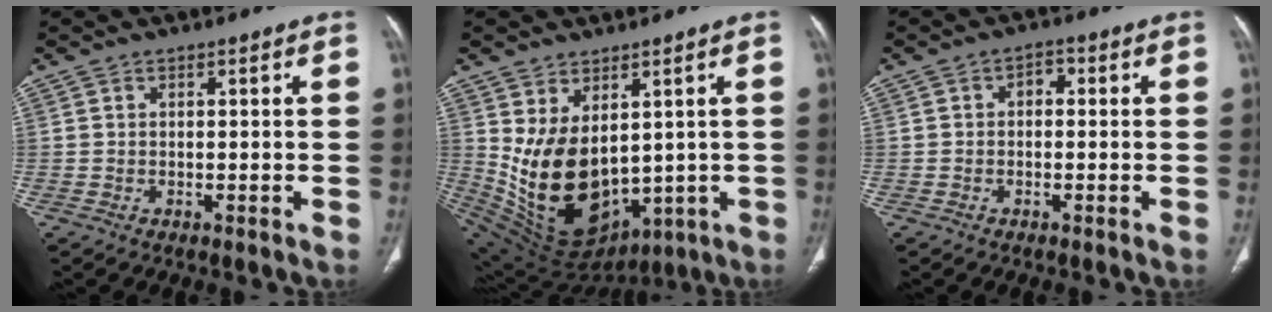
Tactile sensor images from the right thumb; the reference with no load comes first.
{"total": 17.5, "force": [1.8, 11.3, 13.3], "torque": [-0.222, -0.032, 0.079]}
{"total": 2.3, "force": [0.0, 1.7, 1.6], "torque": [-0.013, 0.010, -0.009]}